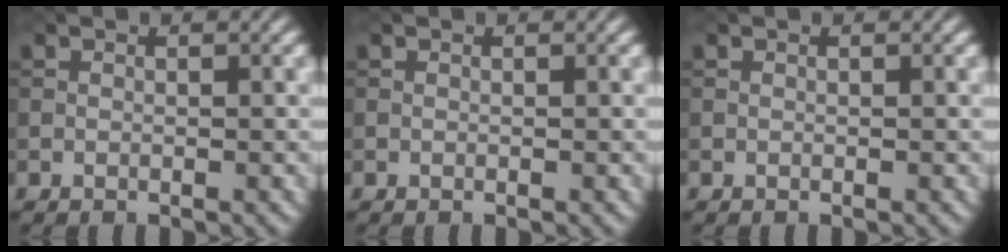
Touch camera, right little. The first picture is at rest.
{"total": 0.0}
{"total": 0.0}